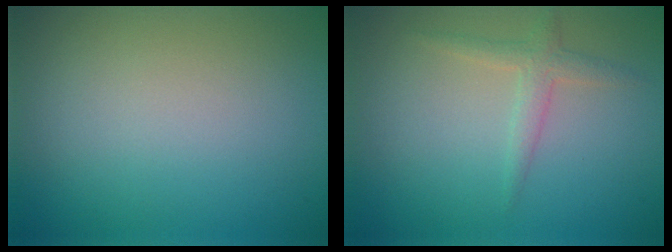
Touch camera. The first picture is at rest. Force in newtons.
{"total": 1.8, "press": 1.8, "slide": 0.0}